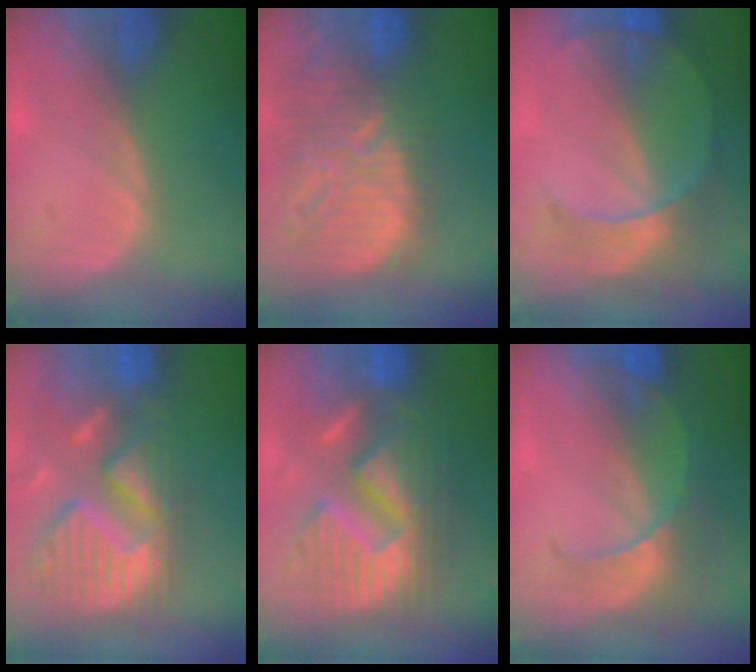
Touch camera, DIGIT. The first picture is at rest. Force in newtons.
{"total": 13.2, "press": 11.5, "slide": 6.7}
{"total": 7.3, "press": 6.9, "slide": 2.6}
{"total": 14.0, "press": 11.8, "slide": 7.6}
{"total": 13.2, "press": 13.1, "slide": 1.3}
{"total": 7.8, "press": 6.9, "slide": 3.7}